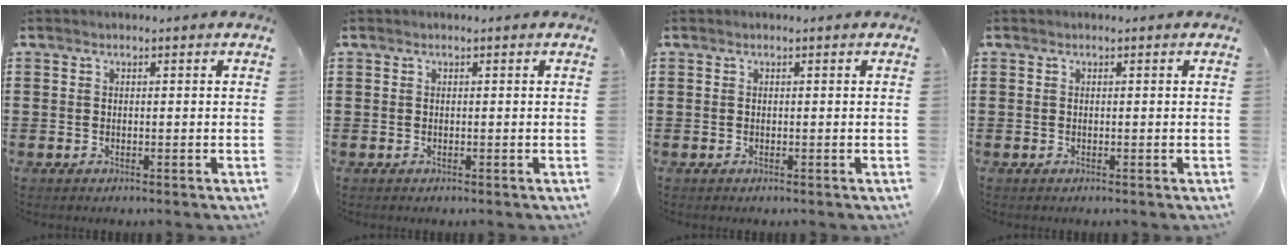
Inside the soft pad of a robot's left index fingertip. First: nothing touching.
{"total": 0.0}
{"total": 0.0}
{"total": 0.0}